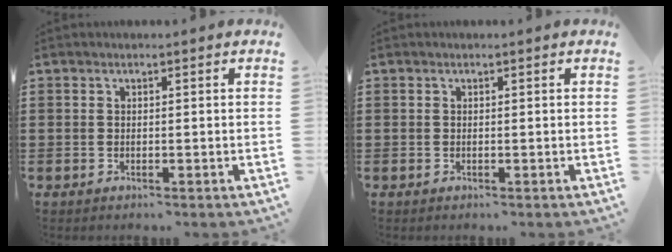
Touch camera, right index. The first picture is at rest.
{"total": 0.0}